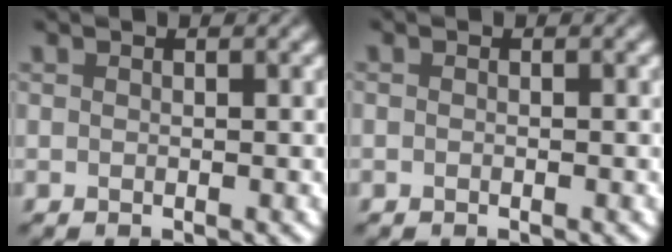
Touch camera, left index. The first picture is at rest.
{"total": 0.0}